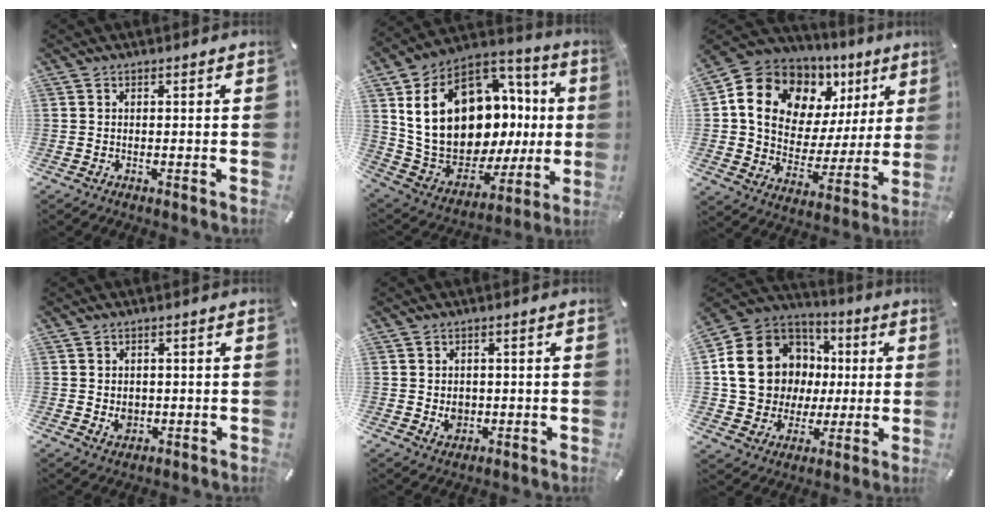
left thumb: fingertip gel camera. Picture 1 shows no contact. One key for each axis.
{"total": 26.6, "fx": 5.8, "fy": 18.3, "fz": 18.4, "tx": -0.345, "ty": -0.049, "tz": 0.138}
{"total": 14.6, "fx": 7.2, "fy": 11.2, "fz": 5.9, "tx": -0.091, "ty": -0.050, "tz": 0.129}
{"total": 3.1, "fx": -0.1, "fy": 2.8, "fz": 1.3, "tx": -0.008, "ty": -0.002, "tz": -0.004}
{"total": 3.5, "fx": -0.2, "fy": 3.1, "fz": 1.6, "tx": -0.013, "ty": -0.003, "tz": -0.005}
{"total": 18.4, "fx": 2.6, "fy": 16.4, "fz": 7.8, "tx": -0.144, "ty": -0.009, "tz": 0.075}